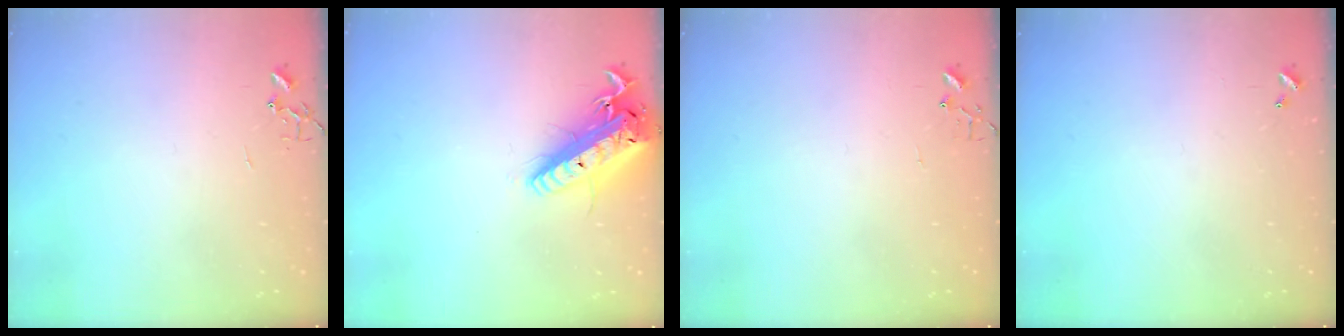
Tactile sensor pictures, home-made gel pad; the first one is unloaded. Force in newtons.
{"total": 20.4, "press": 20.0, "slide": 4.2}
{"total": 4.2, "press": 4.2, "slide": 0.4}
{"total": 0.0}